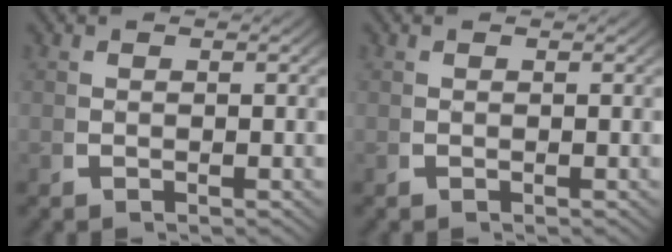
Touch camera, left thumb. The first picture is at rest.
{"total": 0.0}